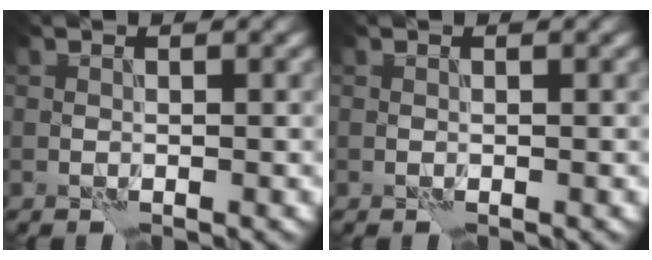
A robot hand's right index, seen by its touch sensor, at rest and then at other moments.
{"total": 0.0}